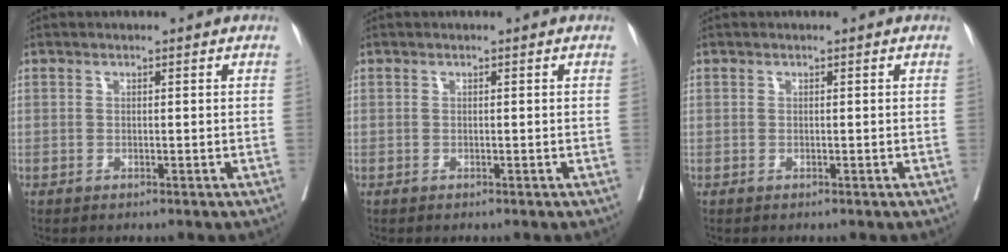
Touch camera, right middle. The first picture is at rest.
{"total": 0.0}
{"total": 0.0}